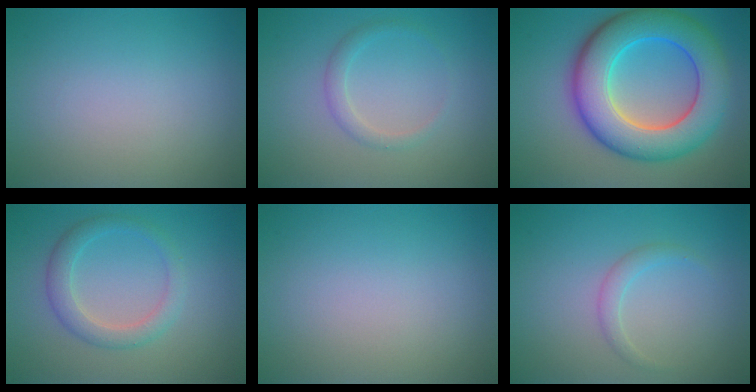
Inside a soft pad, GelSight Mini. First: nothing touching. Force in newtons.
{"total": 1.5, "press": 1.5, "slide": 0.0}
{"total": 10.4, "press": 10.4, "slide": 0.1}
{"total": 2.7, "press": 2.7, "slide": 0.2}
{"total": 0.0}
{"total": 1.3, "press": 1.2, "slide": 0.2}